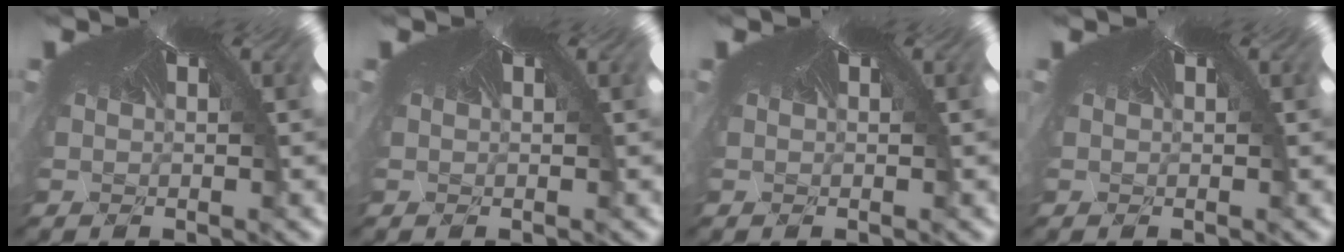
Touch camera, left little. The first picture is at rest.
{"total": 0.0}
{"total": 0.0}
{"total": 0.0}